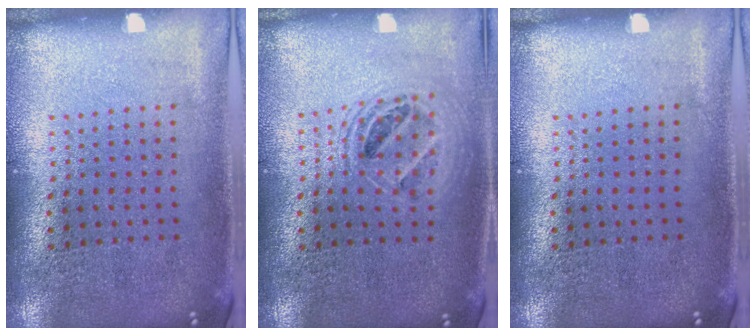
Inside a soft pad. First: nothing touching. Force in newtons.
{"total": 1.5, "press": 1.3, "slide": 0.7}
{"total": 0.0}